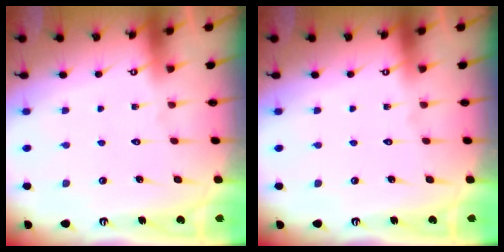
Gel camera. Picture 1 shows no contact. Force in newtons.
{"total": 0.0}